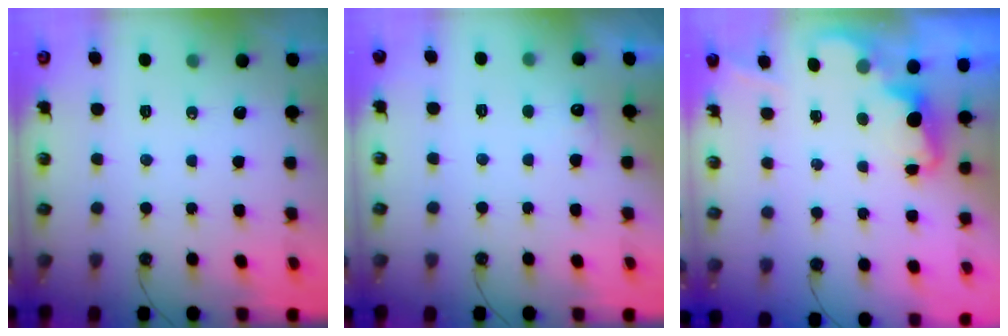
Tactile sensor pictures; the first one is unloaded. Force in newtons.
{"total": 6.0, "press": 5.9, "slide": 1.3}
{"total": 2.0, "press": 1.9, "slide": 0.5}